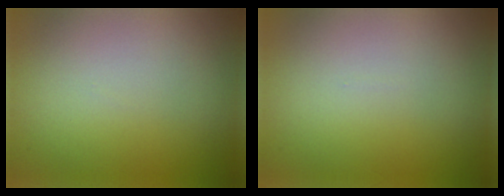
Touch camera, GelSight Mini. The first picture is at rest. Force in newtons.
{"total": 0.0}